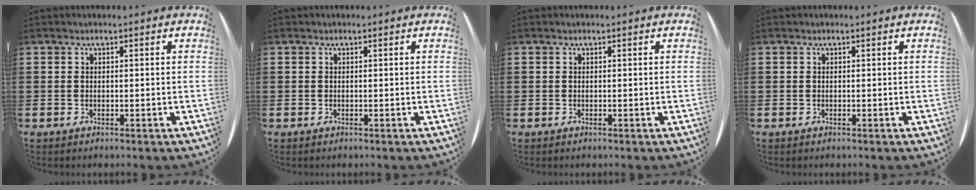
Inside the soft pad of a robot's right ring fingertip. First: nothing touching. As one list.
[{"total": 0.0}, {"total": 0.0}, {"total": 0.0}]